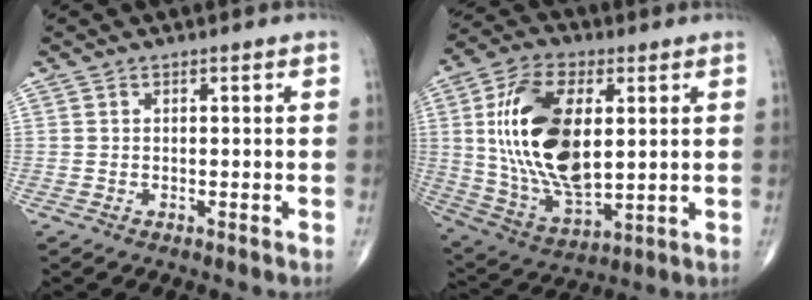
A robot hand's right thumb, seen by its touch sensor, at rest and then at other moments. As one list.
[{"total": 21.1, "force": [3.3, 11.0, 17.7], "torque": [-0.331, -0.016, 0.065]}]